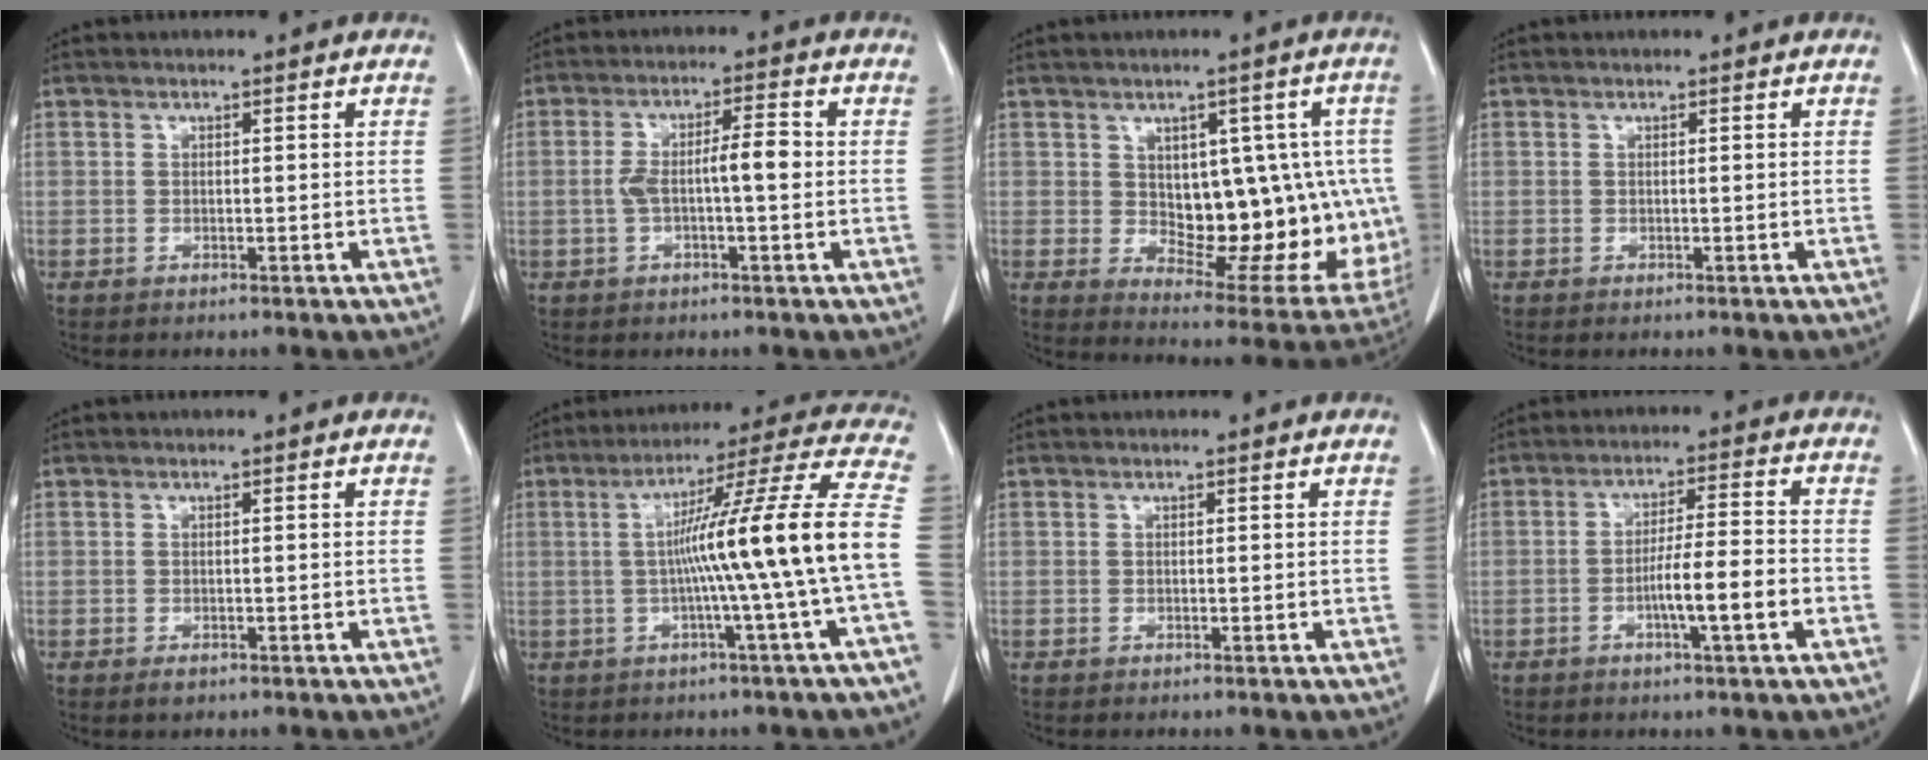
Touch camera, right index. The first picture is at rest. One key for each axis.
{"total": 5.8, "fx": -0.5, "fy": 1.0, "fz": 5.7, "tx": -0.109, "ty": 0.018, "tz": -0.008}
{"total": 17.4, "fx": 0.1, "fy": 8.6, "fz": 15.1, "tx": -0.157, "ty": 0.010, "tz": 0.030}
{"total": 0.0}
{"total": 1.1, "fx": -0.7, "fy": 0.5, "fz": 0.7, "tx": -0.009, "ty": -0.001, "tz": -0.004}
{"total": 16.6, "fx": -1.8, "fy": -2.8, "fz": 16.3, "tx": -0.235, "ty": 0.012, "tz": -0.034}
{"total": 0.0}
{"total": 7.7, "fx": -2.6, "fy": 0.1, "fz": 7.2, "tx": -0.122, "ty": 0.004, "tz": -0.044}